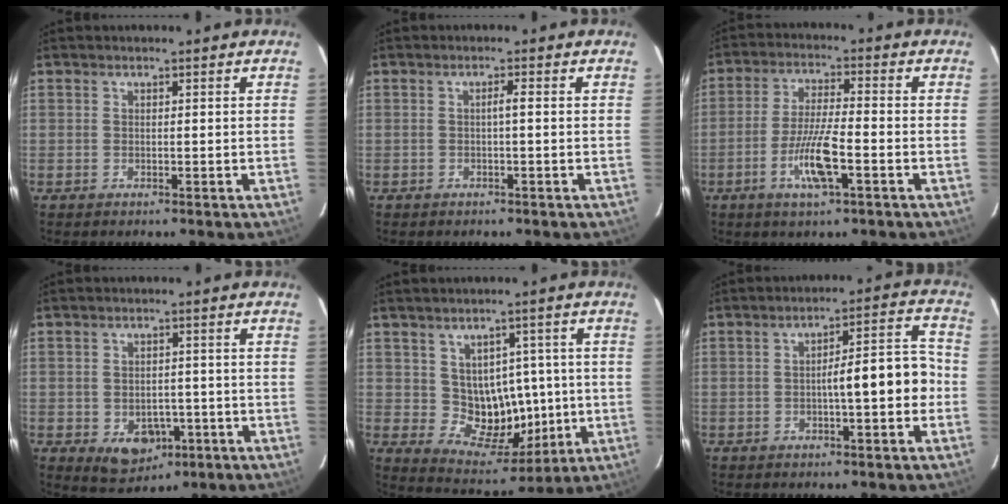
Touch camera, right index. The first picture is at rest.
{"total": 1.1, "force": [-0.1, -0.1, 1.1], "torque": [-0.019, 0.002, -0.002]}
{"total": 8.3, "force": [-3.2, 1.0, 7.6], "torque": [-0.146, -0.007, -0.060]}
{"total": 6.2, "force": [-2.4, 4.4, 3.7], "torque": [-0.050, 0.001, -0.024]}
{"total": 9.5, "force": [0.2, 7.1, 6.3], "torque": [-0.085, 0.021, 0.028]}
{"total": 8.3, "force": [-1.7, 1.4, 8.0], "torque": [-0.108, 0.033, -0.024]}